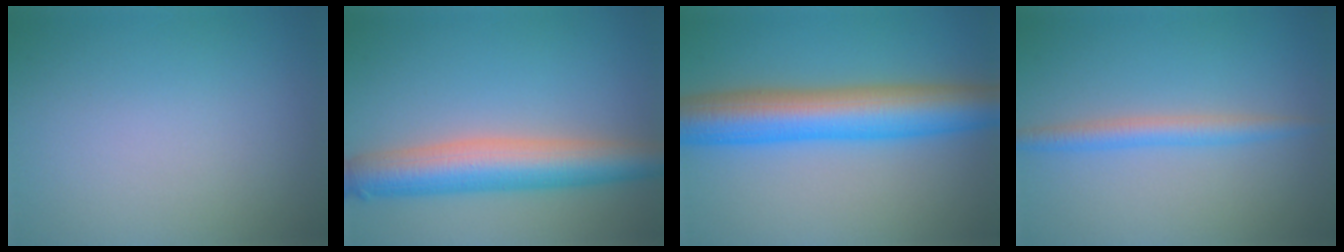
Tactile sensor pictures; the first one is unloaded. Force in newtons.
{"total": 7.1, "press": 7.1, "slide": 0.3}
{"total": 9.7, "press": 9.7, "slide": 0.2}
{"total": 2.5, "press": 2.5, "slide": 0.1}